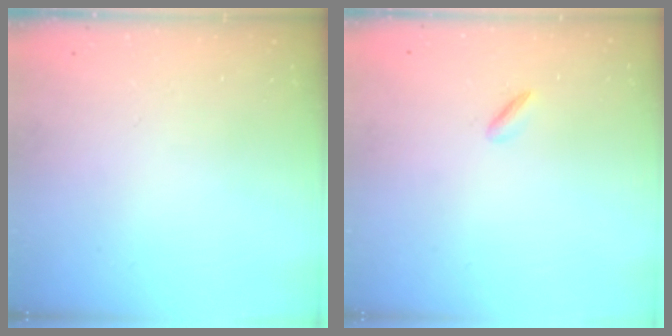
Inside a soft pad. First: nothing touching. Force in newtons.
{"total": 1.9, "press": 1.8, "slide": 0.5}